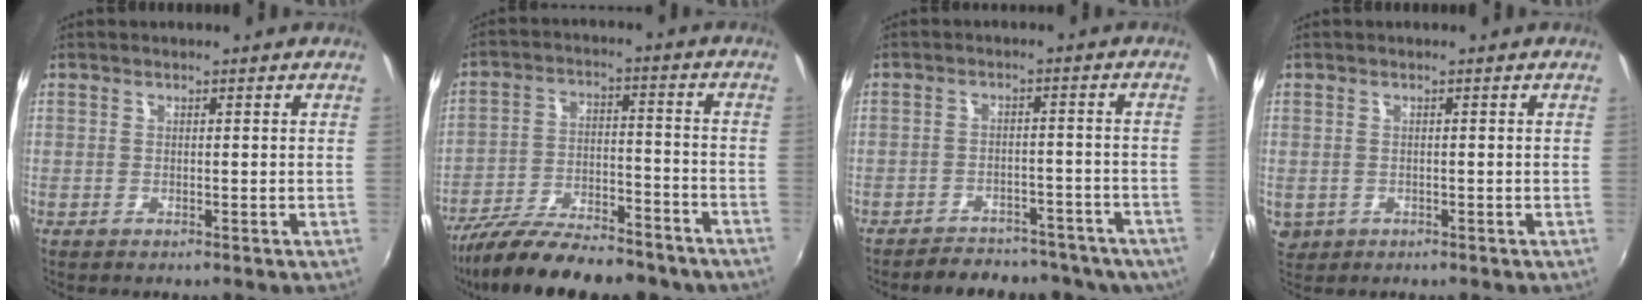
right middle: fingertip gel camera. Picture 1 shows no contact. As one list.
[{"total": 20.0, "force": [-16.2, 5.7, 10.3], "torque": [-0.191, -0.032, -0.247]}, {"total": 15.5, "force": [-12.7, 6.7, 5.9], "torque": [-0.113, 0.011, -0.142]}, {"total": 3.1, "force": [-0.5, 2.7, 1.3], "torque": [-0.028, -0.005, -0.004]}]